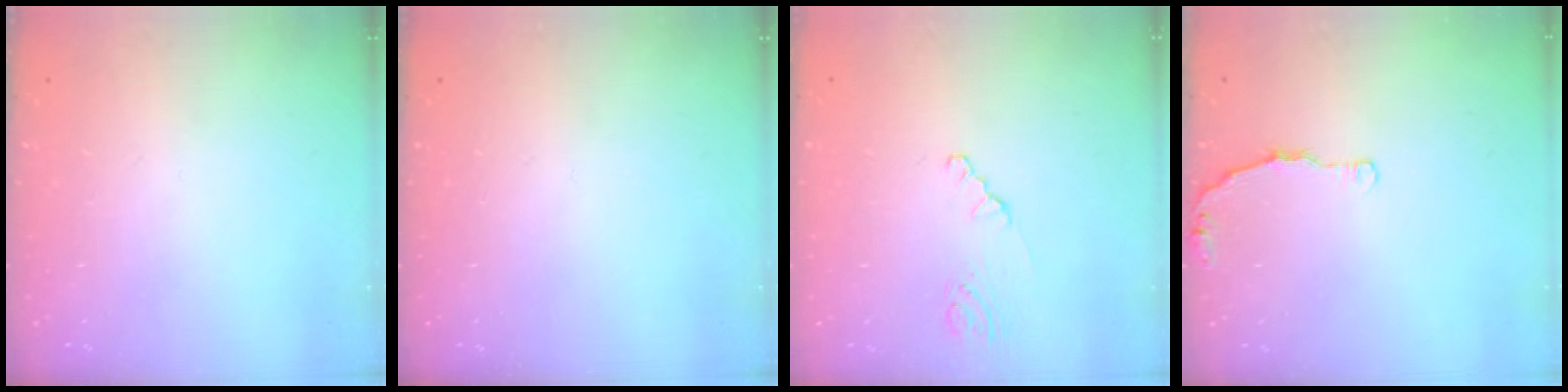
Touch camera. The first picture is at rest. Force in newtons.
{"total": 0.0}
{"total": 1.2, "press": 1.2, "slide": 0.2}
{"total": 3.6, "press": 3.5, "slide": 0.5}